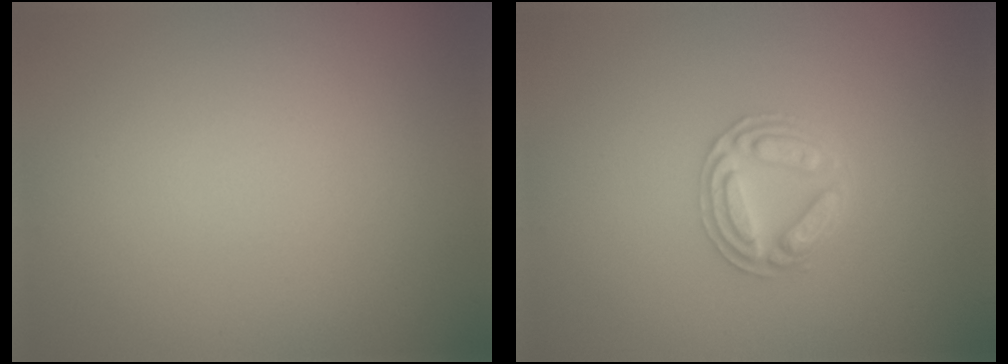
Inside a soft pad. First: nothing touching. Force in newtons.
{"total": 2.9, "press": 2.9, "slide": 0.5}